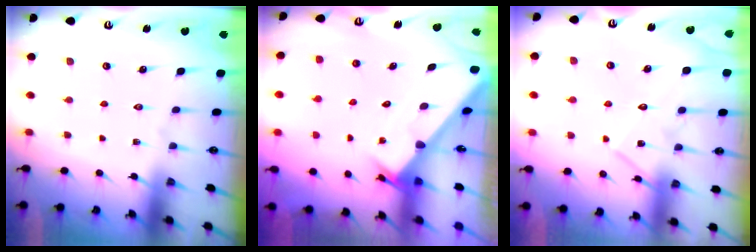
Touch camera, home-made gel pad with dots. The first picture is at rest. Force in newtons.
{"total": 2.3, "press": 2.3, "slide": 0.2}
{"total": 12.1, "press": 12.1, "slide": 0.7}